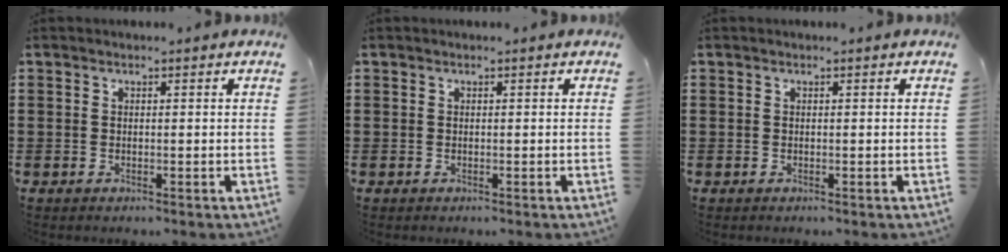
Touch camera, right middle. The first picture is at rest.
{"total": 0.0}
{"total": 0.0}